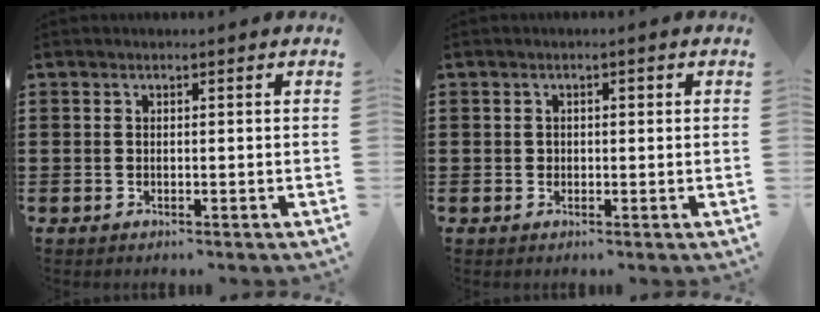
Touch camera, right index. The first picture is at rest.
{"total": 0.9, "force": [0.1, 0.7, 0.5], "torque": [-0.011, 0.006, 0.001]}